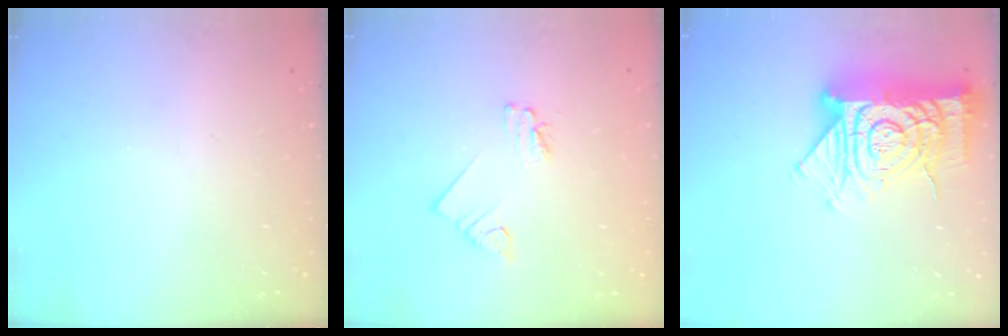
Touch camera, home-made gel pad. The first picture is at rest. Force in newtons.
{"total": 2.3, "press": 2.3, "slide": 0.1}
{"total": 21.4, "press": 21.3, "slide": 2.0}